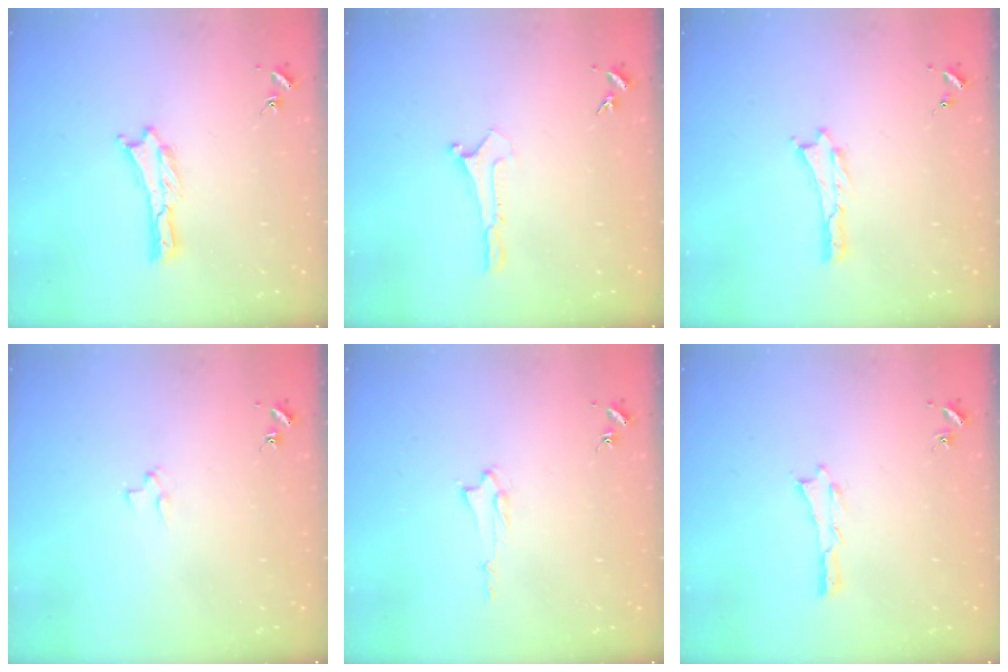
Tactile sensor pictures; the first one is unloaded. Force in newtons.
{"total": 0.0}
{"total": 0.0}
{"total": 1.9, "press": 1.9, "slide": 0.2}
{"total": 1.3, "press": 1.3, "slide": 0.2}
{"total": 0.0}